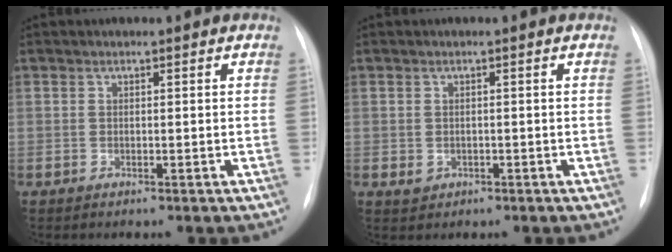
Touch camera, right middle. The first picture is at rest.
{"total": 1.6, "force": [0.5, 1.4, 0.6], "torque": [-0.010, 0.002, 0.018]}